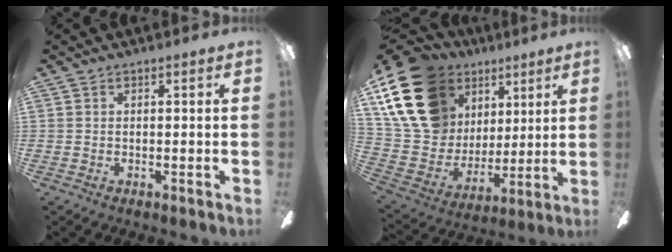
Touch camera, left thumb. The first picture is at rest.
{"total": 21.9, "force": [11.2, 15.5, 10.7], "torque": [-0.236, -0.048, 0.221]}